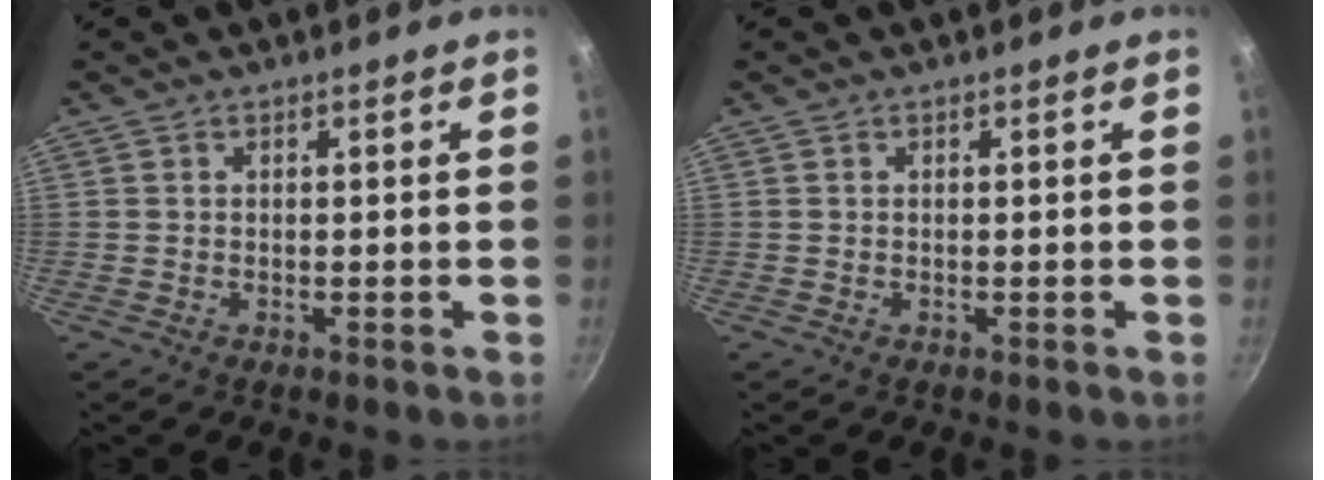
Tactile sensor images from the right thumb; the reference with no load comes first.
{"total": 0.0}